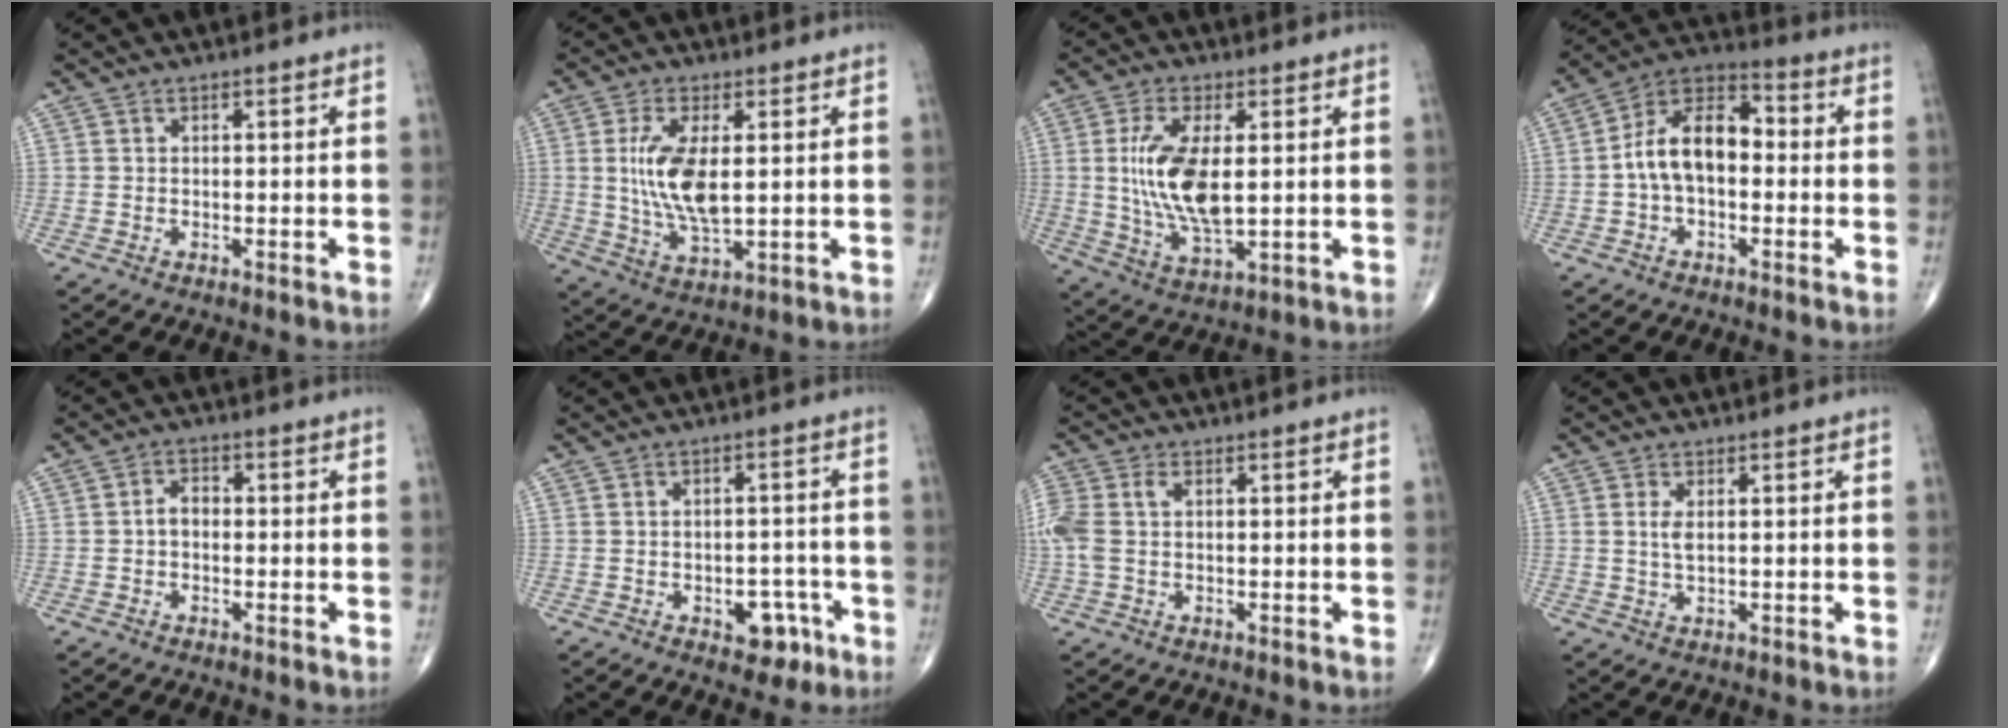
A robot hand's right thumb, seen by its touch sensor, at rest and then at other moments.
{"total": 11.0, "force": [1.3, 4.5, 10.0], "torque": [-0.201, -0.017, 0.031]}
{"total": 13.3, "force": [1.2, 5.7, 11.9], "torque": [-0.236, -0.018, 0.031]}
{"total": 12.4, "force": [-0.6, 7.5, 9.8], "torque": [-0.158, 0.042, -0.023]}
{"total": 2.7, "force": [-0.4, 1.9, 1.9], "torque": [-0.023, 0.014, -0.013]}
{"total": 6.1, "force": [-2.7, 3.9, 3.8], "torque": [-0.020, 0.022, -0.028]}
{"total": 6.3, "force": [0.7, 3.8, 4.9], "torque": [-0.156, 0.024, 0.018]}
{"total": 2.3, "force": [0.5, 0.9, 2.1], "torque": [-0.044, -0.004, 0.014]}